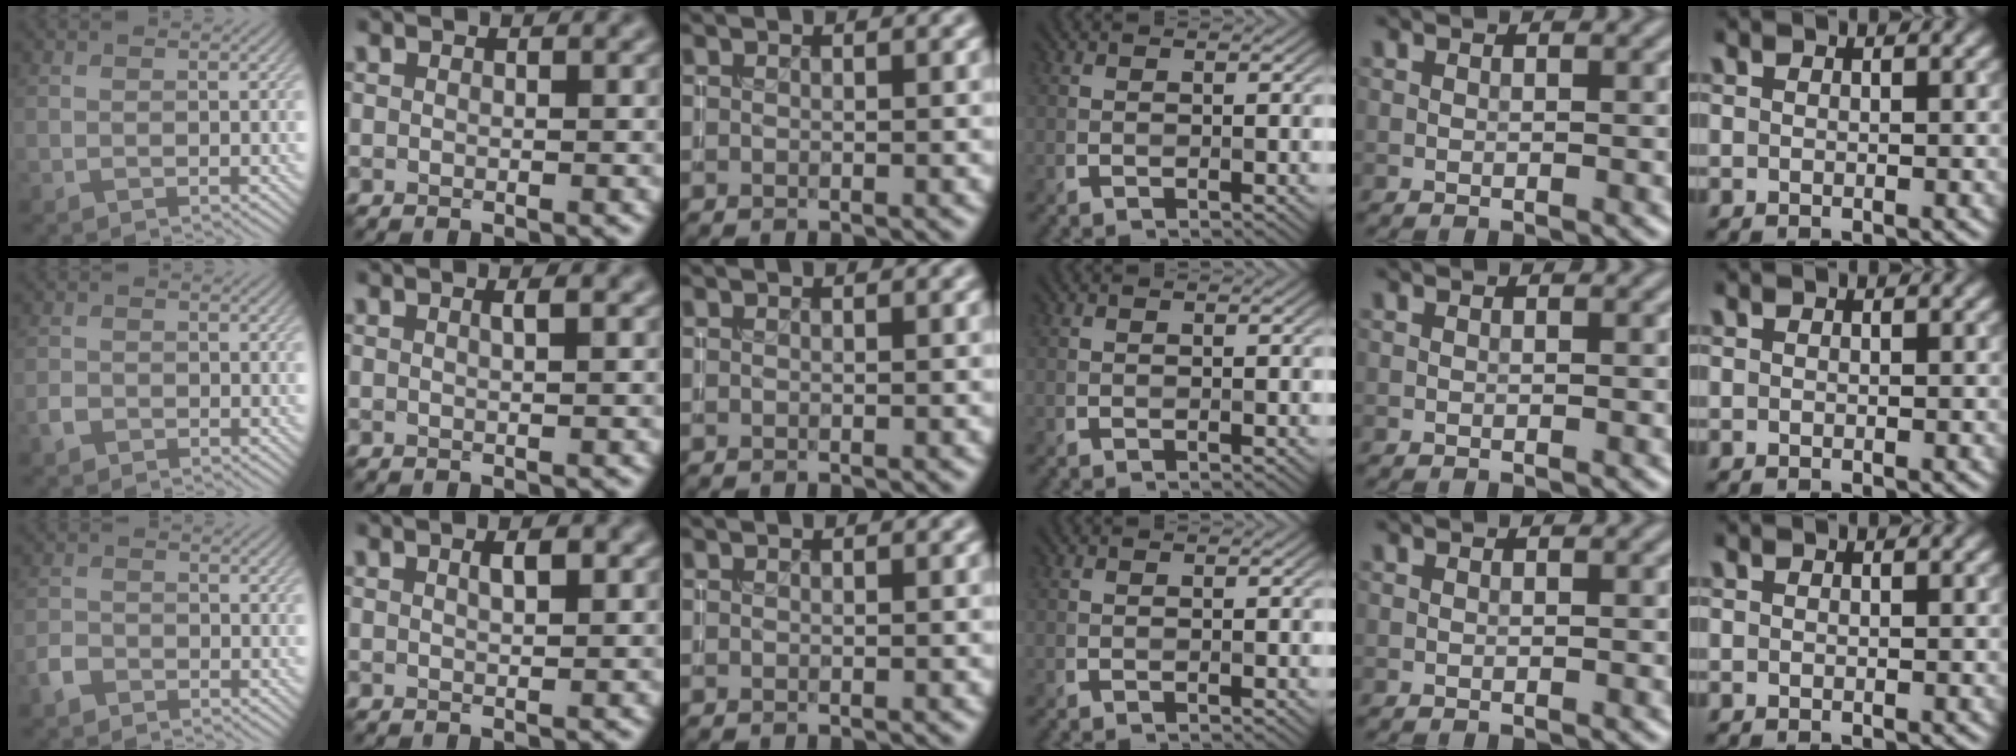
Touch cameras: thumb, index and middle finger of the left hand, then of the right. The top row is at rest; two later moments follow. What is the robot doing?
{"motion": "insert", "object": "coin"}